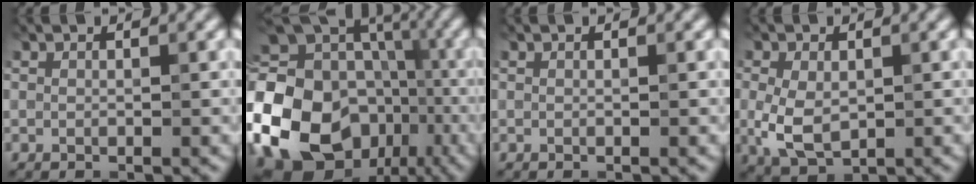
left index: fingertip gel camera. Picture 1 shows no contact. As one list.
[{"total": 23.4, "force": [-7.5, 18.9, 11.6], "torque": [-0.223, -0.031, -0.147]}, {"total": 0.0}, {"total": 4.3, "force": [-0.2, 2.9, 3.2], "torque": [-0.073, -0.005, -0.001]}]